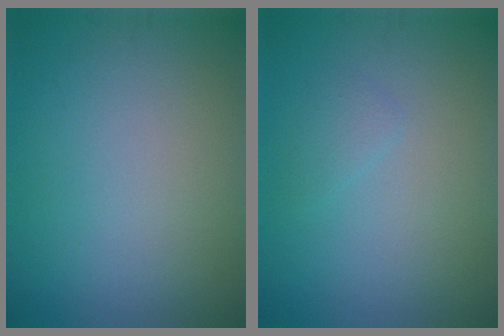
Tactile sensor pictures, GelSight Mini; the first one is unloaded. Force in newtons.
{"total": 0.9, "press": 0.9, "slide": 0.0}